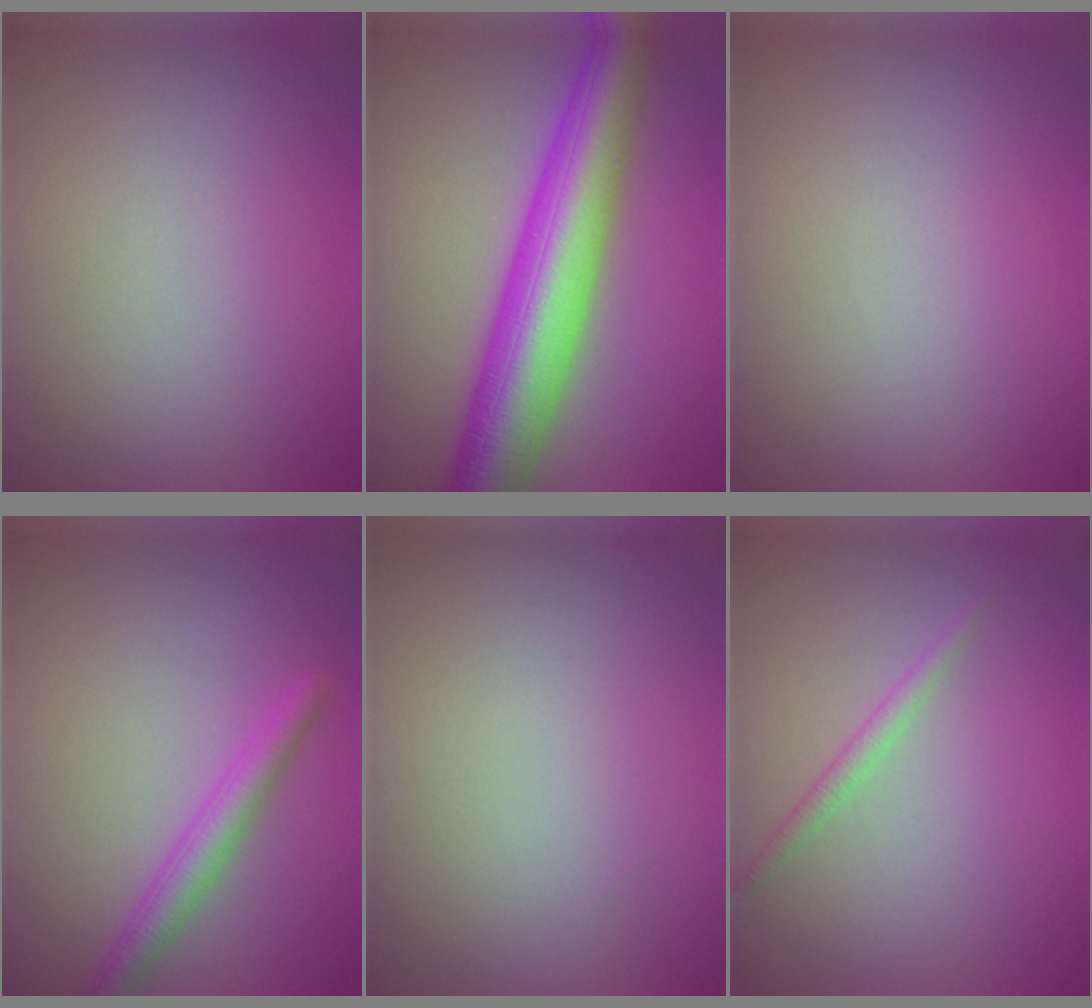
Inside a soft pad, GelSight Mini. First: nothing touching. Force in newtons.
{"total": 10.5, "press": 10.5, "slide": 0.2}
{"total": 0.0}
{"total": 2.9, "press": 2.9, "slide": 0.2}
{"total": 0.0}
{"total": 1.4, "press": 1.4, "slide": 0.1}